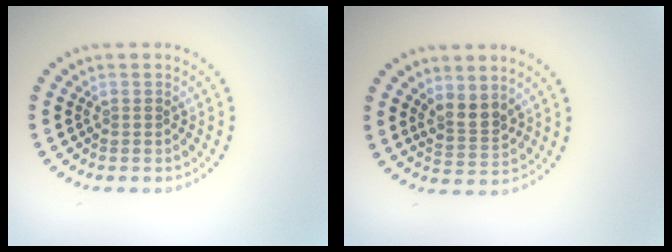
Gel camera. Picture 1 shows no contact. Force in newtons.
{"total": 2.5, "press": 2.2, "slide": 1.2}